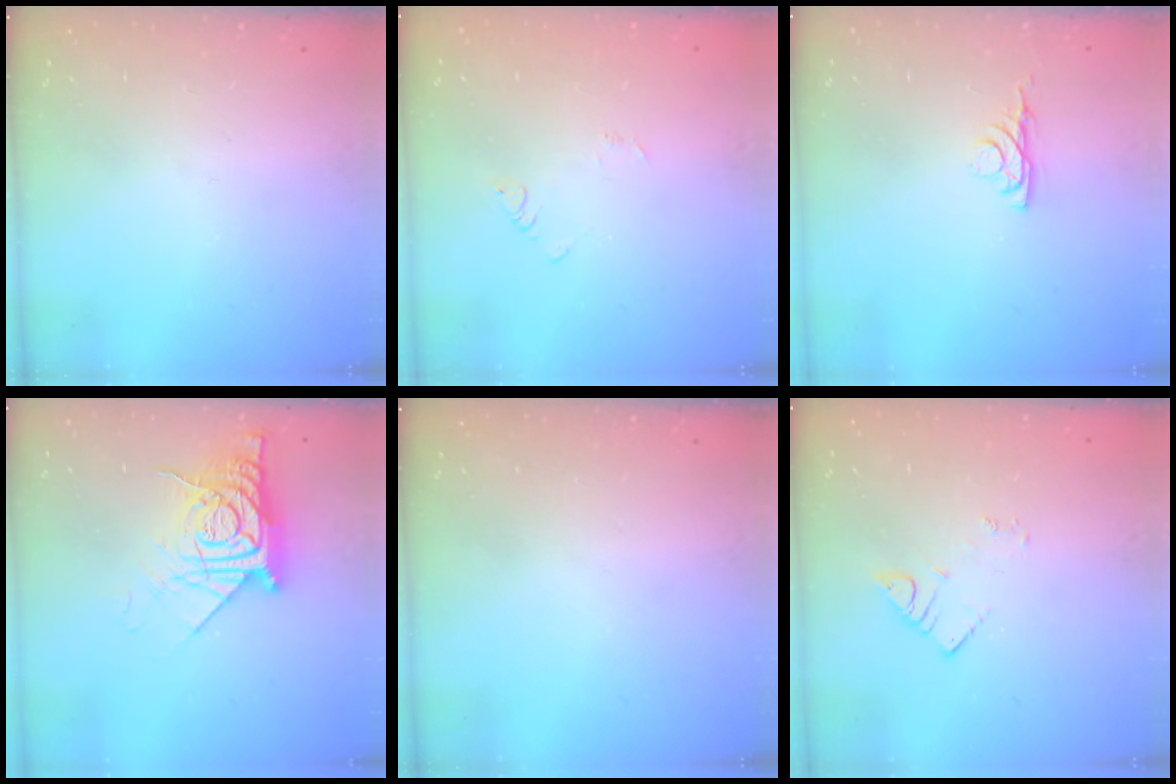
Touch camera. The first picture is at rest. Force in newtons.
{"total": 2.4, "press": 2.4, "slide": 0.3}
{"total": 3.4, "press": 3.3, "slide": 0.6}
{"total": 14.3, "press": 14.2, "slide": 1.6}
{"total": 0.0}
{"total": 2.7, "press": 2.7, "slide": 0.4}